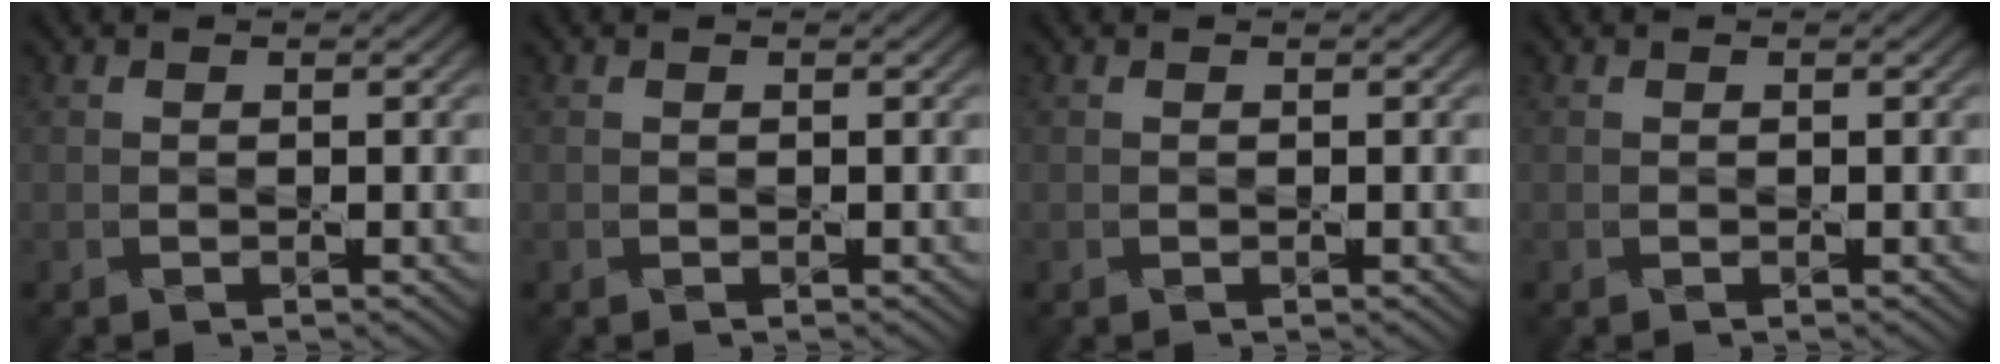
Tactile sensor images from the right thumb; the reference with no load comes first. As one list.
[{"total": 0.0}, {"total": 0.0}, {"total": 0.0}]